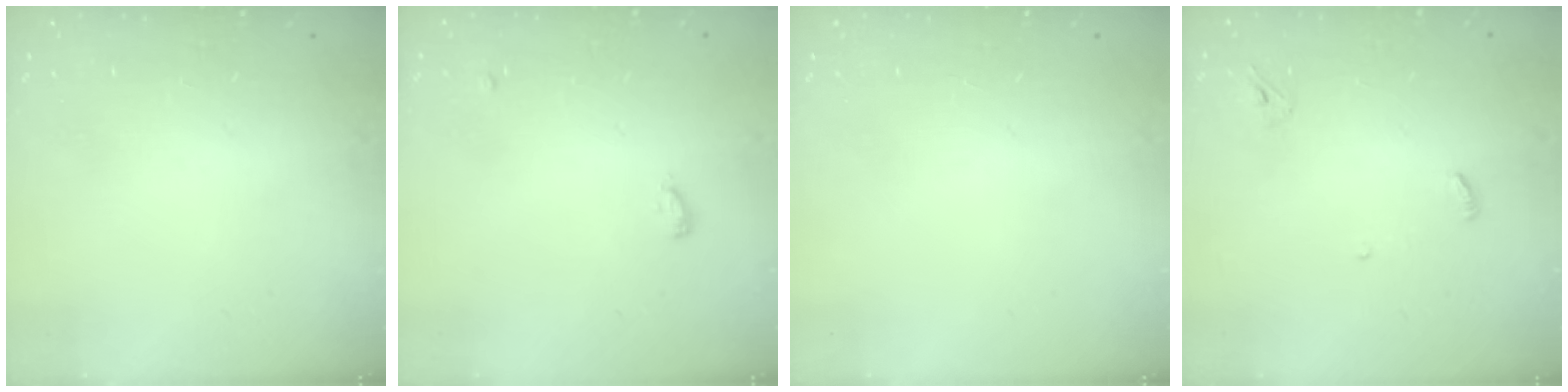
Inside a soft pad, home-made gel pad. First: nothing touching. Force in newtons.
{"total": 7.9, "press": 4.2, "slide": 6.7}
{"total": 0.0}
{"total": 3.5, "press": 3.5, "slide": 0.3}